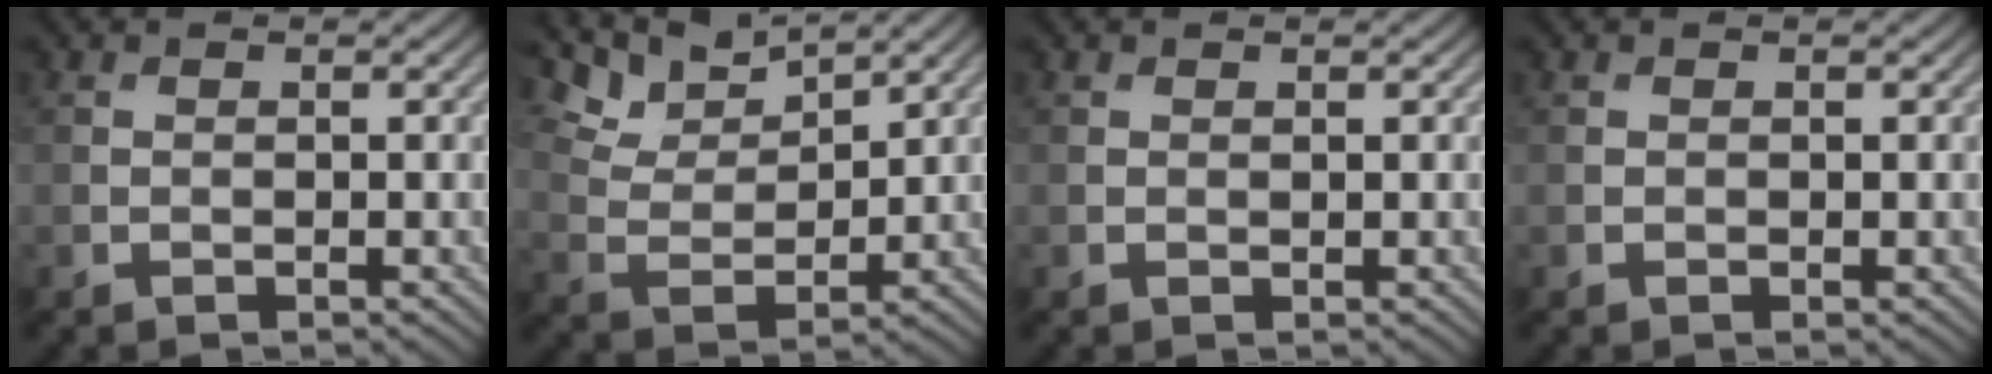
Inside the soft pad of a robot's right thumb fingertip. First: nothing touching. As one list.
[{"total": 7.0, "force": [5.8, 2.0, 3.3], "torque": [-0.081, 0.004, 0.109]}, {"total": 0.0}, {"total": 0.0}]